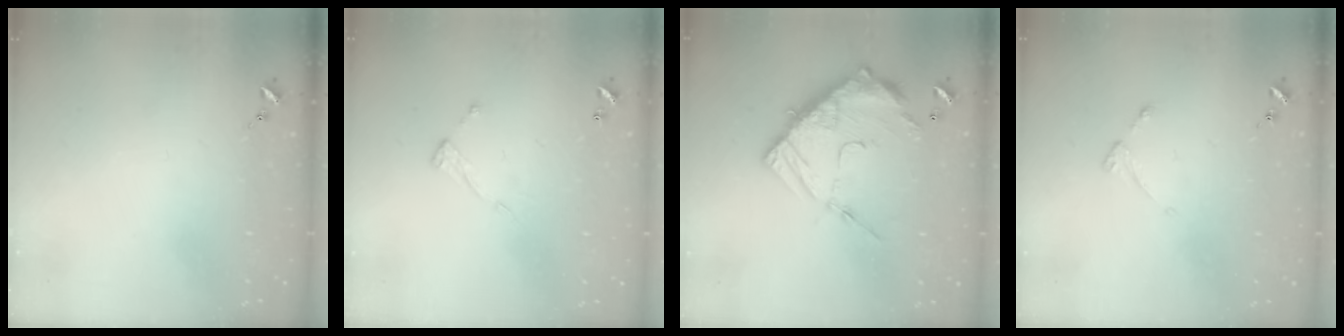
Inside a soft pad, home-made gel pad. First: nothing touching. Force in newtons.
{"total": 7.0, "press": 7.0, "slide": 0.4}
{"total": 16.6, "press": 16.6, "slide": 1.5}
{"total": 2.6, "press": 2.6, "slide": 0.5}